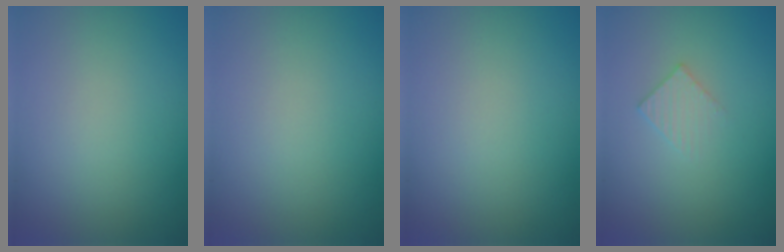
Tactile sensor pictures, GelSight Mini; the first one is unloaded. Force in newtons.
{"total": 0.0}
{"total": 0.0}
{"total": 1.4, "press": 1.4, "slide": 0.2}